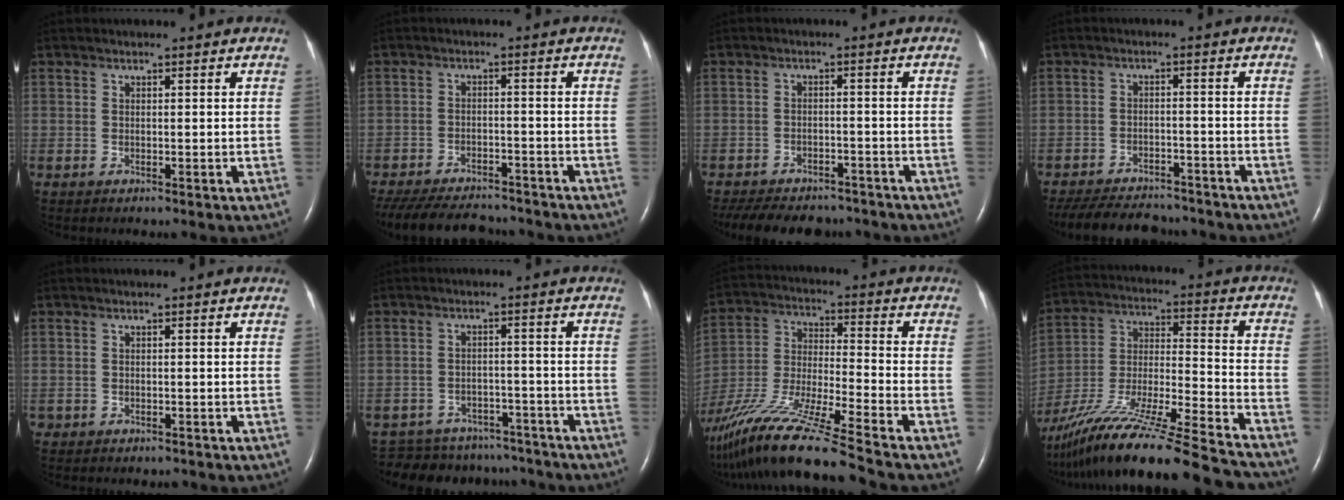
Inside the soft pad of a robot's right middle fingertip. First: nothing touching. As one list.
[{"total": 17.0, "force": [-14.8, 5.3, 6.6], "torque": [-0.176, -0.022, -0.212]}, {"total": 14.9, "force": [-12.7, 5.7, 5.3], "torque": [-0.130, -0.005, -0.169]}, {"total": 14.5, "force": [-12.9, 4.4, 5.0], "torque": [-0.115, -0.009, -0.182]}, {"total": 1.3, "force": [-1.1, 0.8, 0.2], "torque": [-0.010, 0.001, -0.013]}, {"total": 13.1, "force": [-11.8, 5.4, 2.0], "torque": [-0.042, 0.017, -0.146]}, {"total": 22.6, "force": [-18.2, 0.0, 13.4], "torque": [-0.301, -0.052, -0.340]}, {"total": 32.9, "force": [-27.7, 1.8, 17.6], "torque": [-0.298, -0.070, -0.443]}]